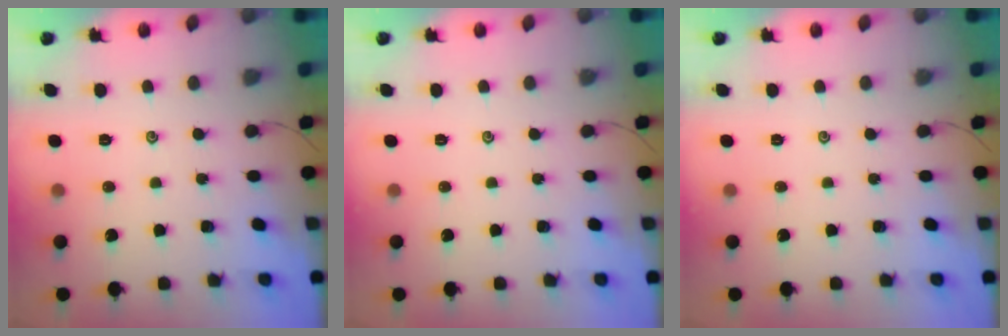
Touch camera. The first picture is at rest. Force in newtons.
{"total": 0.0}
{"total": 0.0}